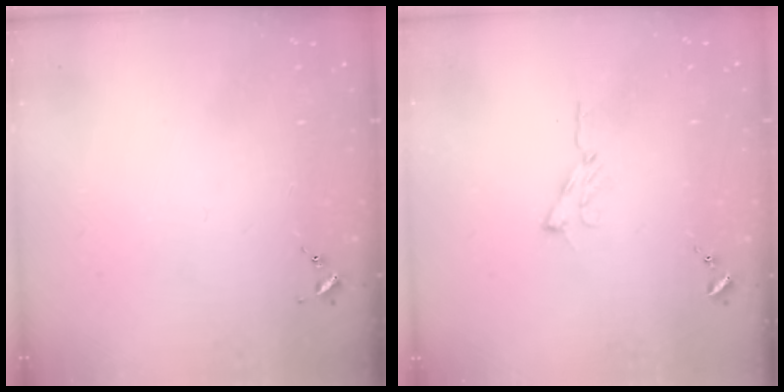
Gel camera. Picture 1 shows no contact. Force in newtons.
{"total": 5.8, "press": 5.8, "slide": 0.6}